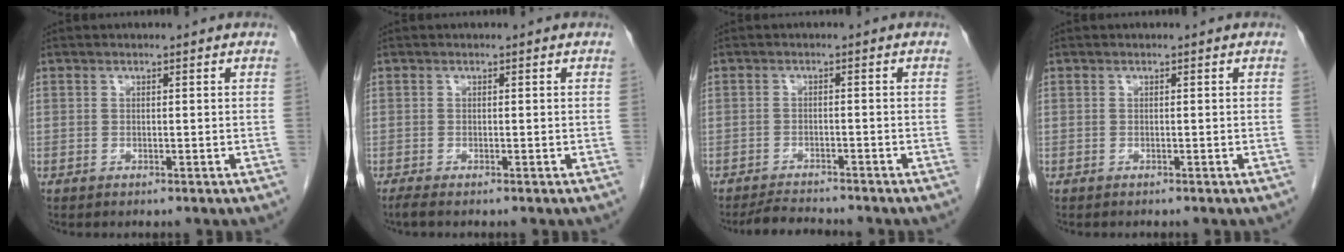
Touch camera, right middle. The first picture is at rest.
{"total": 1.0, "force": [-0.8, -0.1, 0.6], "torque": [-0.016, -0.005, -0.015]}
{"total": 3.9, "force": [-3.8, 0.0, 0.8], "torque": [-0.018, -0.019, -0.064]}
{"total": 0.0}